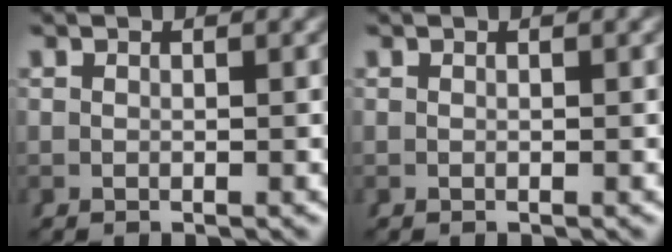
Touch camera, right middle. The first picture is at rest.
{"total": 0.0}